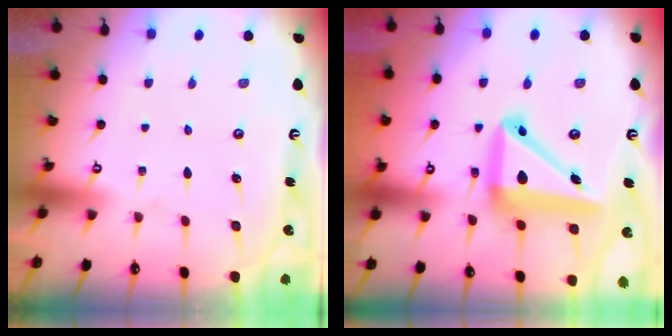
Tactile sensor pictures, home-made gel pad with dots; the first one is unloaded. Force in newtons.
{"total": 16.8, "press": 16.6, "slide": 2.5}